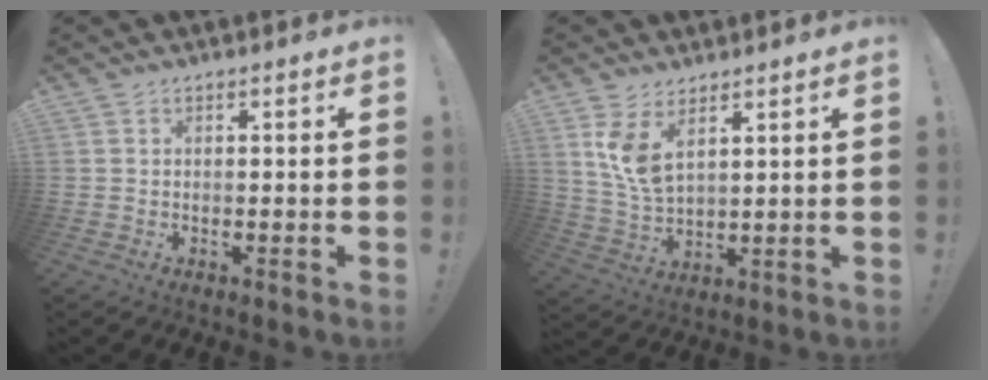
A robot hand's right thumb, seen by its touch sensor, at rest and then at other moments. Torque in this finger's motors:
{"motor_torque": [0.54, 0.68, 0.20, 0.63, 0.06]}